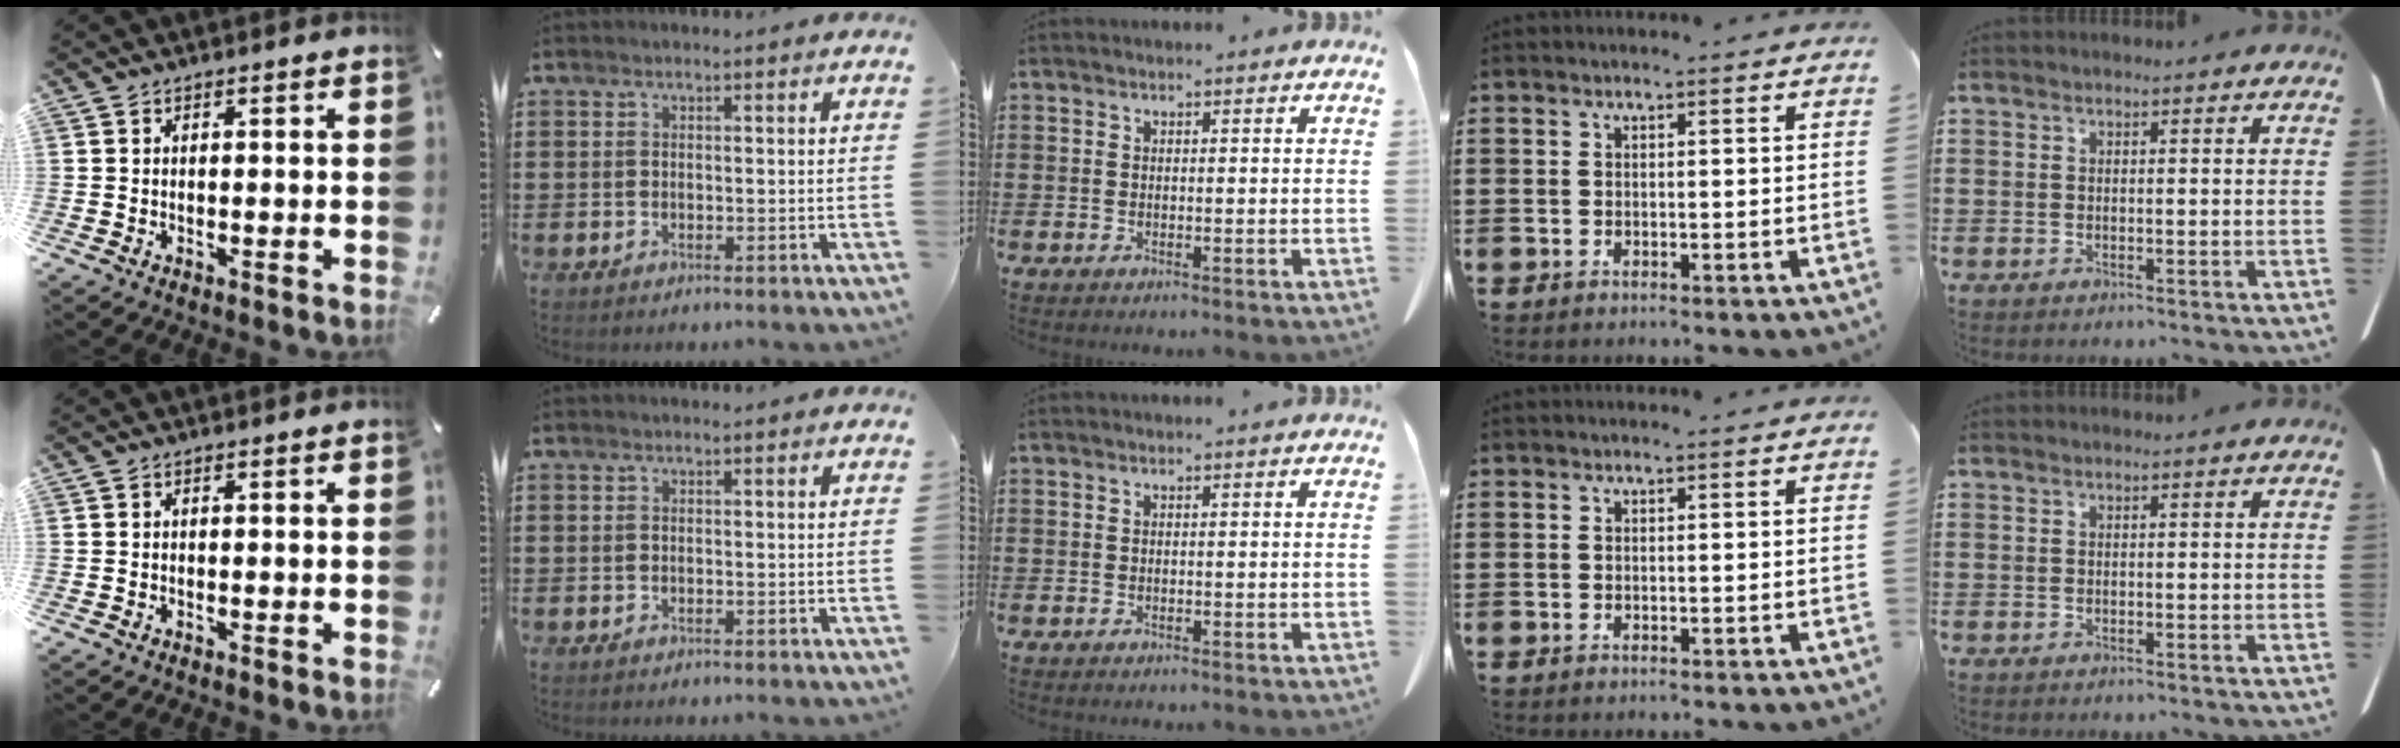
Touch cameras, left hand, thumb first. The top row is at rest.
{}